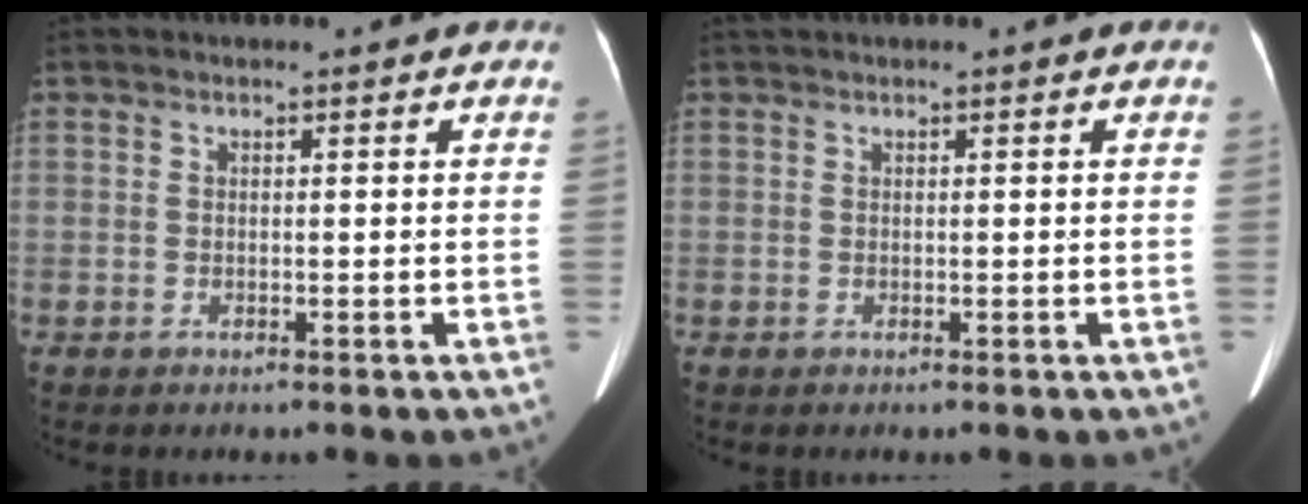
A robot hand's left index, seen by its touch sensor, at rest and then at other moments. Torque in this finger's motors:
{"motor_torque": [0.04, -0.05, -0.01, 0.01]}